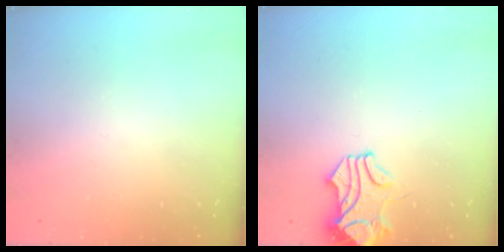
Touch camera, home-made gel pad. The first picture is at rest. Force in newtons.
{"total": 1.9, "press": 1.8, "slide": 0.6}